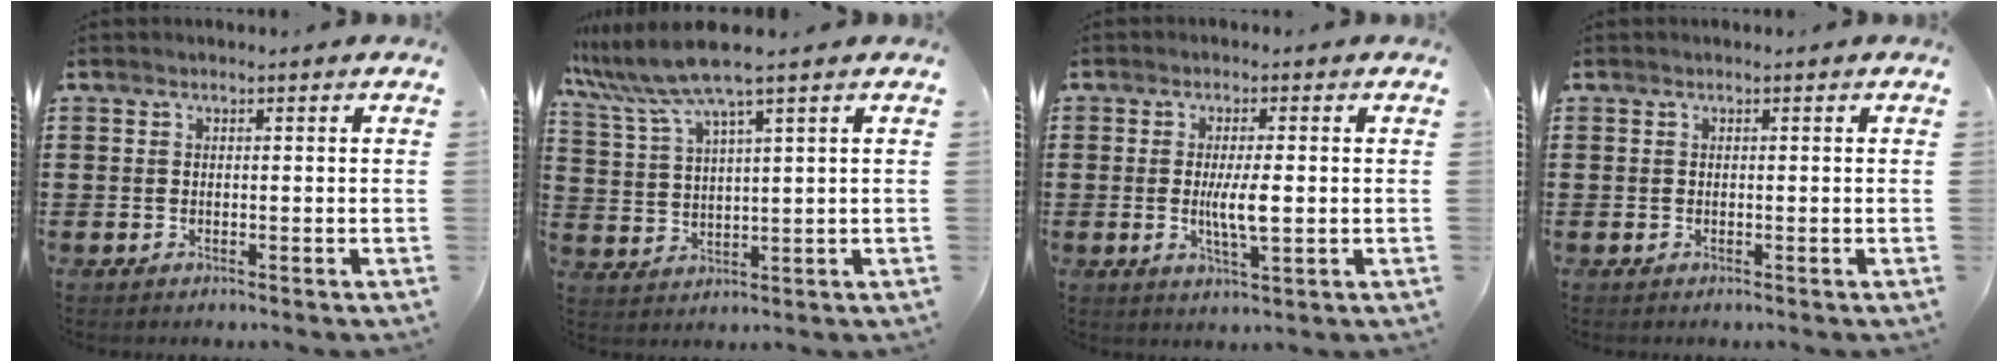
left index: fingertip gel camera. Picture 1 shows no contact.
{"total": 7.4, "force": [5.5, -0.3, 4.9], "torque": [-0.120, -0.024, 0.093]}
{"total": 5.2, "force": [0.0, 1.0, 5.1], "torque": [-0.105, -0.007, -0.006]}
{"total": 0.0}